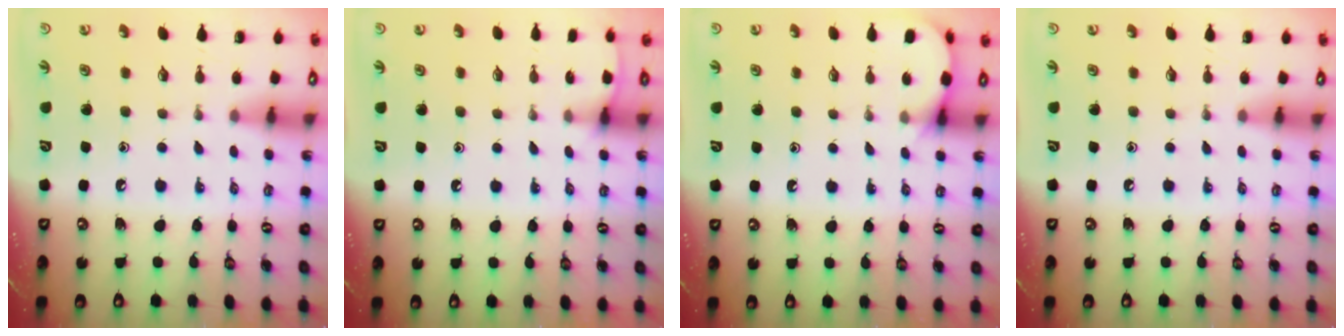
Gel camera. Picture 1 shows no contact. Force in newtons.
{"total": 3.6, "press": 3.6, "slide": 0.5}
{"total": 5.5, "press": 5.5, "slide": 0.4}
{"total": 0.0}